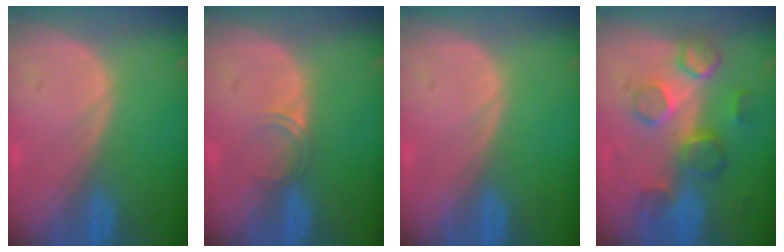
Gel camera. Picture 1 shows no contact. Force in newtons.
{"total": 1.8, "press": 1.5, "slide": 1.1}
{"total": 0.0}
{"total": 8.4, "press": 7.6, "slide": 3.6}